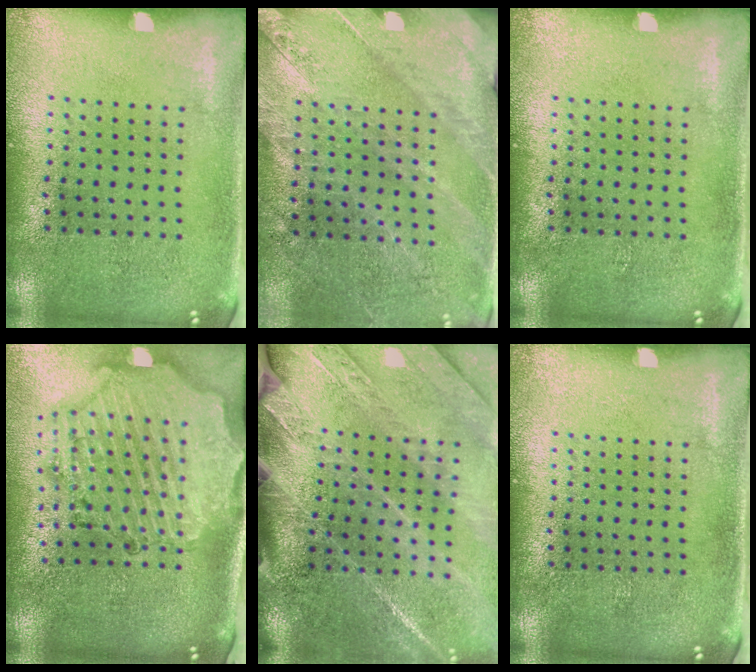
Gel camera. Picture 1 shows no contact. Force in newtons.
{"total": 2.4, "press": 2.4, "slide": 0.6}
{"total": 0.0}
{"total": 2.4, "press": 2.3, "slide": 0.7}
{"total": 3.9, "press": 3.3, "slide": 2.2}
{"total": 0.0}